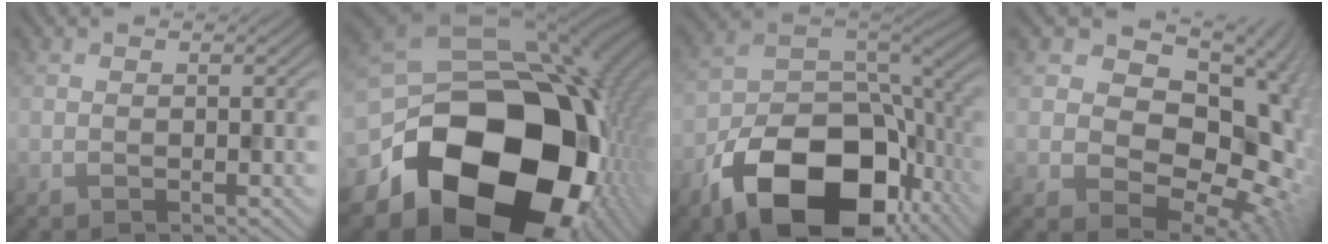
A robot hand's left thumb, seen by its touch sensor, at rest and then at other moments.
{"total": 23.1, "force": [-7.3, 16.8, 14.1], "torque": [-0.299, -0.070, -0.093]}
{"total": 18.0, "force": [-9.2, 10.5, 11.3], "torque": [-0.205, -0.045, -0.162]}
{"total": 17.2, "force": [2.0, 12.8, 11.3], "torque": [-0.170, 0.006, 0.047]}